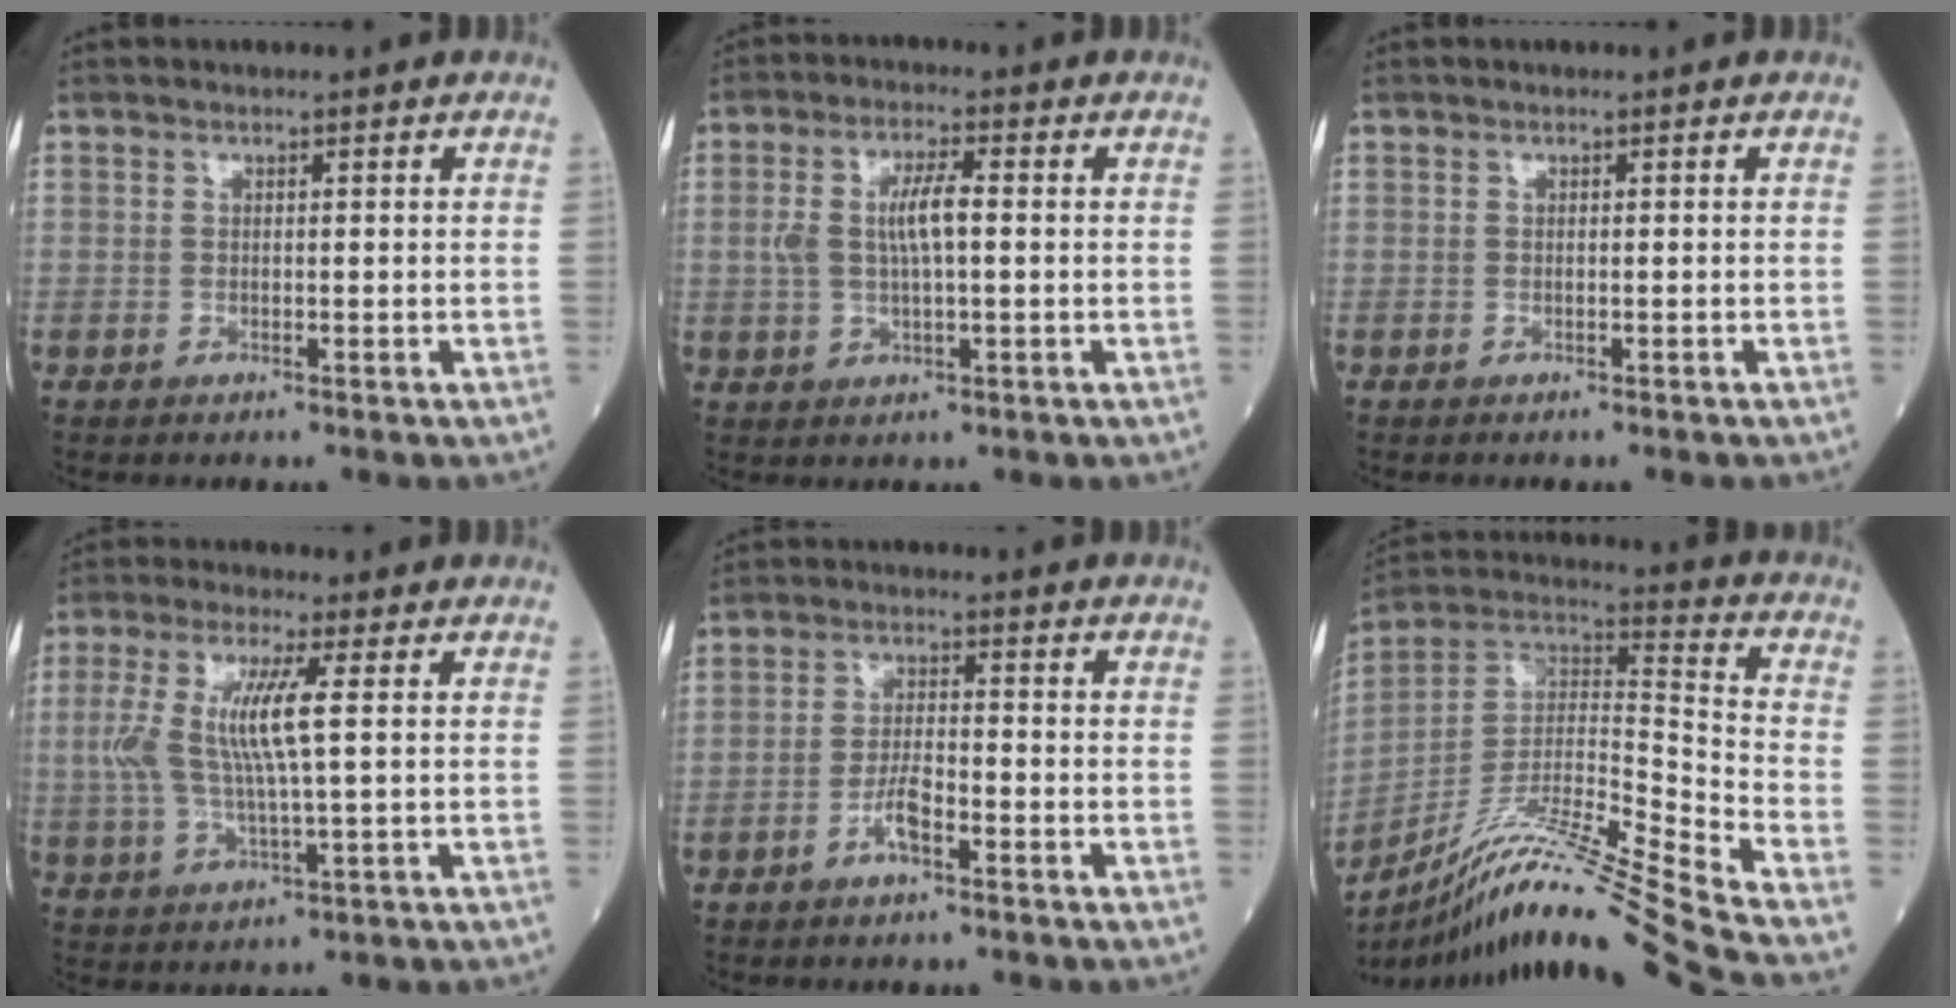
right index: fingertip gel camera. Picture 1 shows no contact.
{"total": 6.0, "force": [0.4, 1.6, 5.8], "torque": [-0.123, 0.013, 0.010]}
{"total": 0.7, "force": [-0.7, -0.1, 0.2], "torque": [0.001, 0.002, -0.012]}
{"total": 9.1, "force": [1.3, 1.1, 9.0], "torque": [-0.203, 0.007, 0.027]}
{"total": 3.7, "force": [-2.2, 0.7, 3.0], "torque": [-0.056, 0.005, -0.043]}
{"total": 22.4, "force": [-18.2, -2.4, 12.8], "torque": [-0.236, -0.013, -0.327]}